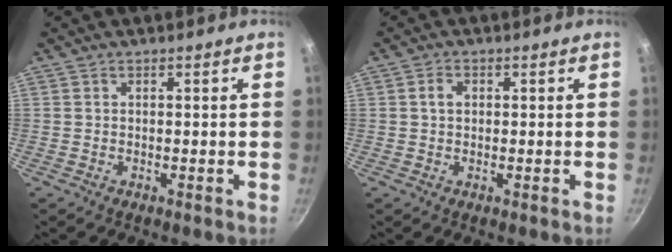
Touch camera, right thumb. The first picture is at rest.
{"total": 2.1, "force": [0.4, 1.6, 1.3], "torque": [-0.016, 0.006, 0.005]}